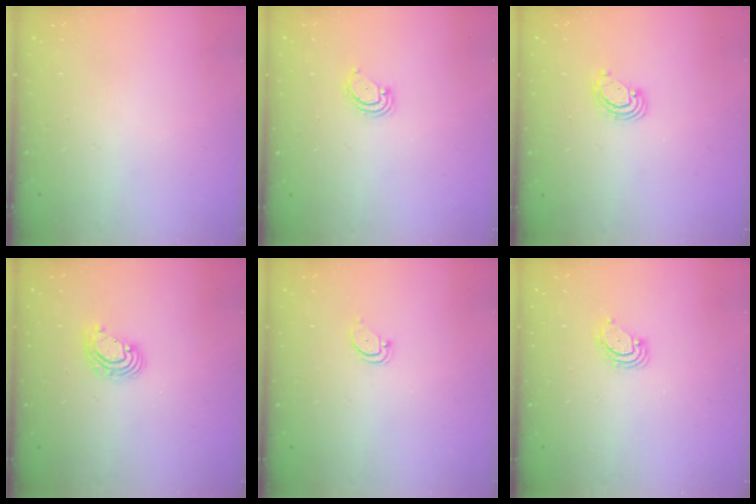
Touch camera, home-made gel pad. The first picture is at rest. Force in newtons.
{"total": 3.3, "press": 3.3, "slide": 0.3}
{"total": 3.0, "press": 2.9, "slide": 0.3}
{"total": 6.3, "press": 6.3, "slide": 0.8}
{"total": 2.6, "press": 2.6, "slide": 0.0}
{"total": 4.7, "press": 4.6, "slide": 0.4}